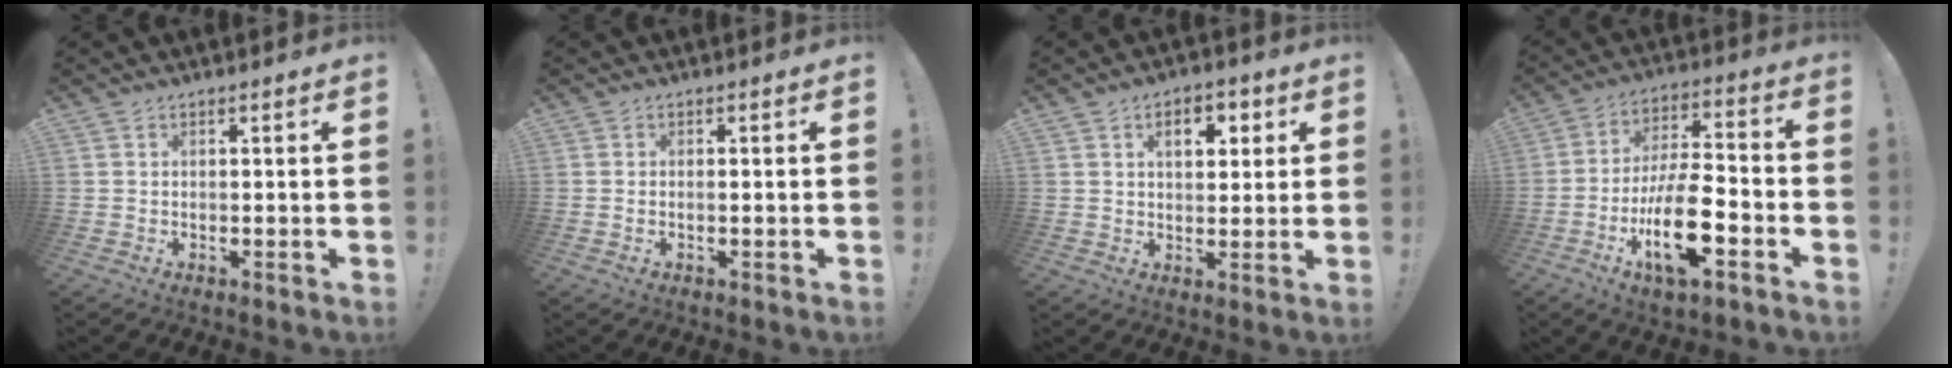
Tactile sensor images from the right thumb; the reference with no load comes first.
{"total": 0.9, "force": [-0.4, 0.1, 0.8], "torque": [-0.021, 0.003, -0.006]}
{"total": 7.3, "force": [2.4, 4.5, 5.2], "torque": [-0.061, -0.002, 0.034]}
{"total": 17.7, "force": [-7.2, 6.2, 14.9], "torque": [-0.278, 0.035, -0.114]}